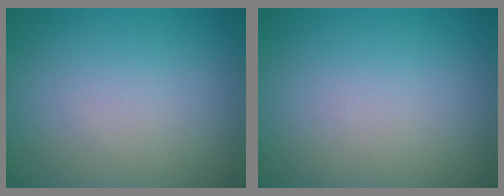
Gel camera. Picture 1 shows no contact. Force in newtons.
{"total": 0.0}